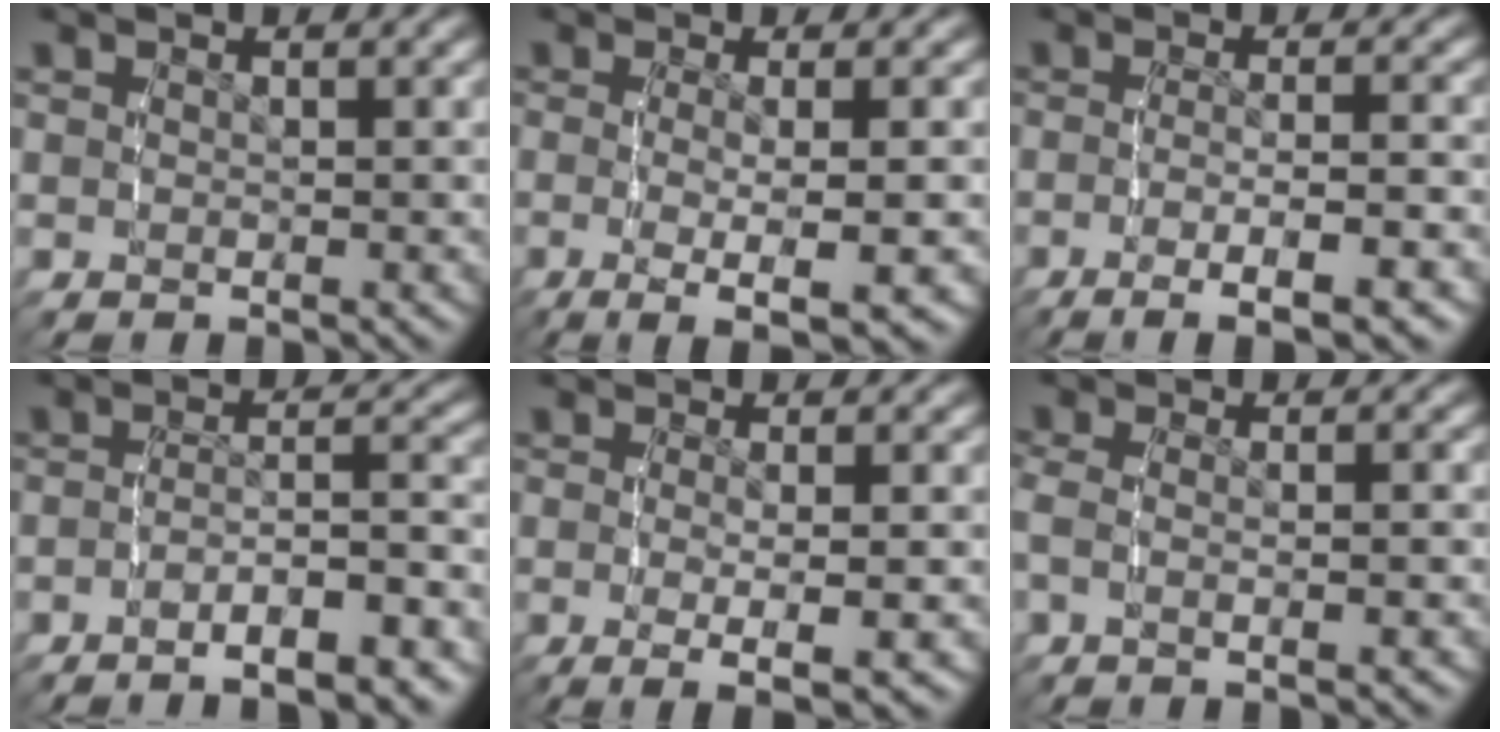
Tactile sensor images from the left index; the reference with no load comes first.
{"total": 5.9, "force": [-3.0, 1.2, 5.0], "torque": [-0.089, -0.027, -0.030]}
{"total": 5.6, "force": [-3.9, 0.9, 3.9], "torque": [-0.074, -0.016, -0.050]}
{"total": 7.2, "force": [-6.3, 1.2, 3.2], "torque": [-0.043, -0.015, -0.090]}
{"total": 4.6, "force": [-2.1, 0.7, 4.0], "torque": [-0.069, -0.019, -0.021]}
{"total": 2.3, "force": [-0.8, 0.7, 2.0], "torque": [-0.058, -0.008, -0.009]}